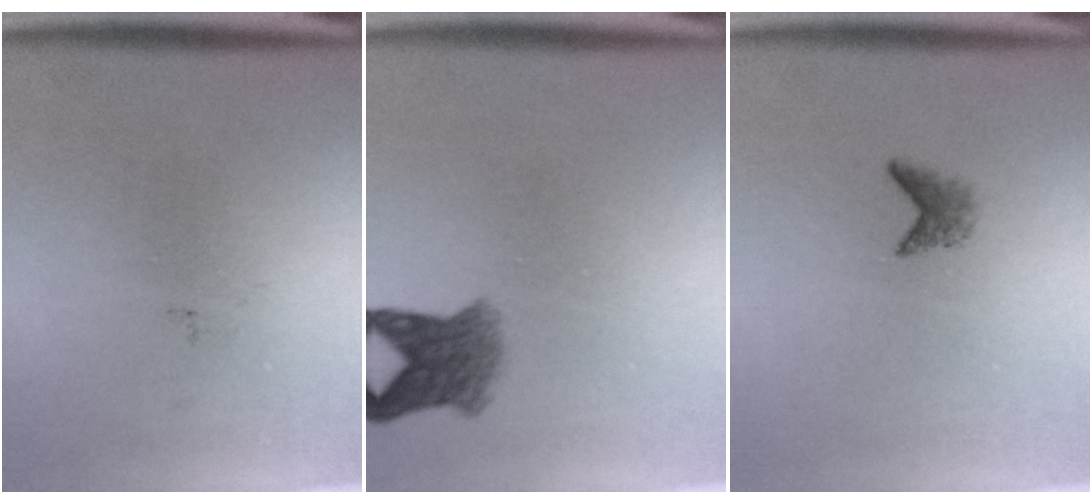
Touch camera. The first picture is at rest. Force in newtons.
{"total": 4.4}
{"total": 1.4}